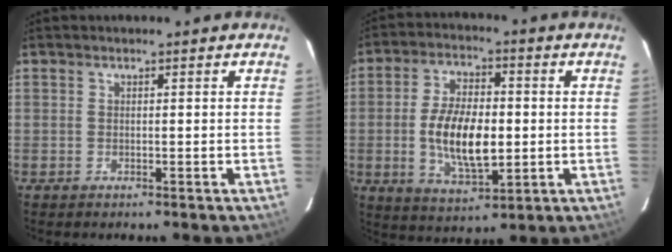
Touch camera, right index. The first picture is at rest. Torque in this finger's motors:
{"motor_torque": [0.47, -0.09, 0.42, 0.16]}